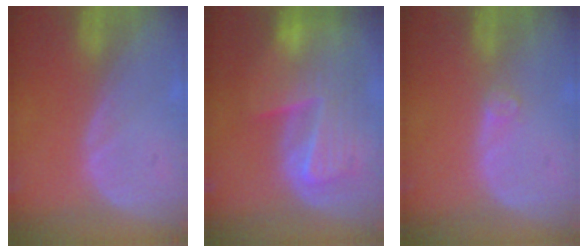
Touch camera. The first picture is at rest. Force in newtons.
{"total": 10.1, "press": 8.8, "slide": 5.0}
{"total": 1.2, "press": 1.2, "slide": 0.3}